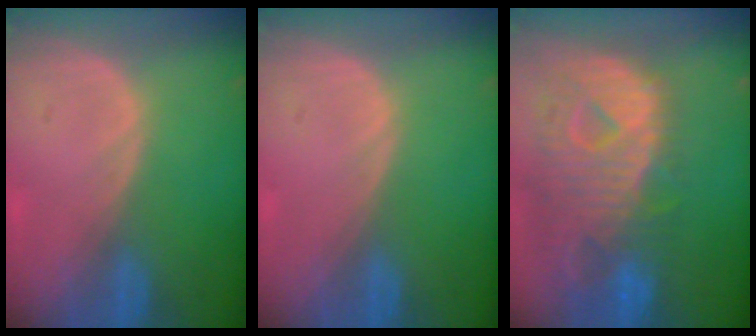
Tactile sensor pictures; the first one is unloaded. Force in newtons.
{"total": 0.0}
{"total": 12.8, "press": 11.0, "slide": 6.6}